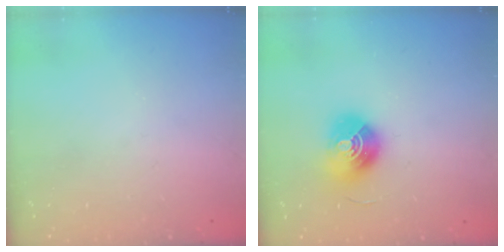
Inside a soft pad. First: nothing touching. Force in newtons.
{"total": 10.4, "press": 10.4, "slide": 0.3}